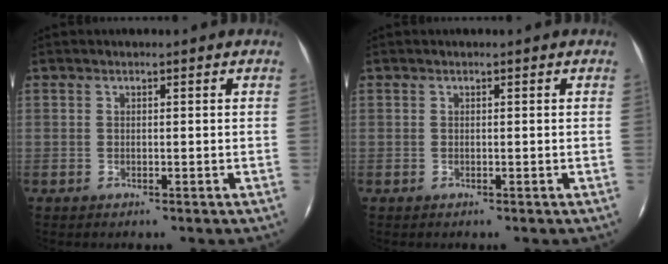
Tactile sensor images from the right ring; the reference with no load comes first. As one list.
[{"total": 0.0}]